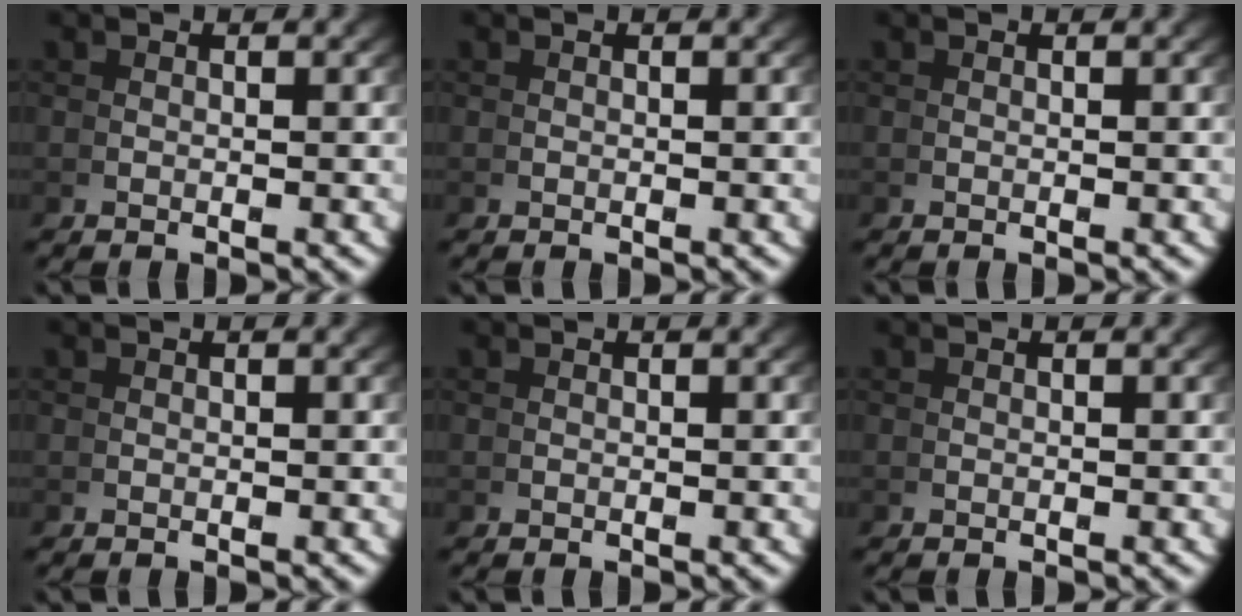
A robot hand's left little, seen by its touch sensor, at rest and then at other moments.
{"total": 0.0}
{"total": 0.0}
{"total": 0.0}
{"total": 0.0}
{"total": 0.0}